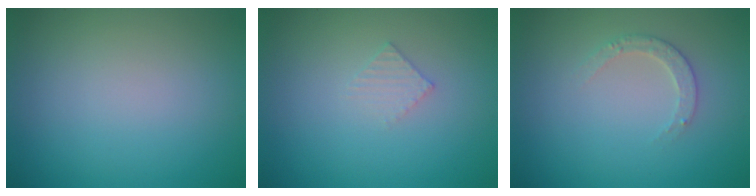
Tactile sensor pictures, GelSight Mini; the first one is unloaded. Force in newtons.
{"total": 1.1, "press": 1.1, "slide": 0.0}
{"total": 1.8, "press": 1.8, "slide": 0.4}